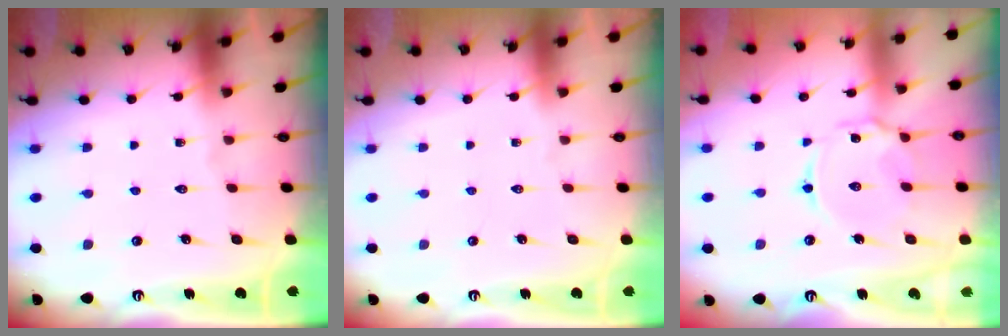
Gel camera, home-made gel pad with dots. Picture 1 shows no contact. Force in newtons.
{"total": 0.0}
{"total": 7.0, "press": 7.0, "slide": 0.4}